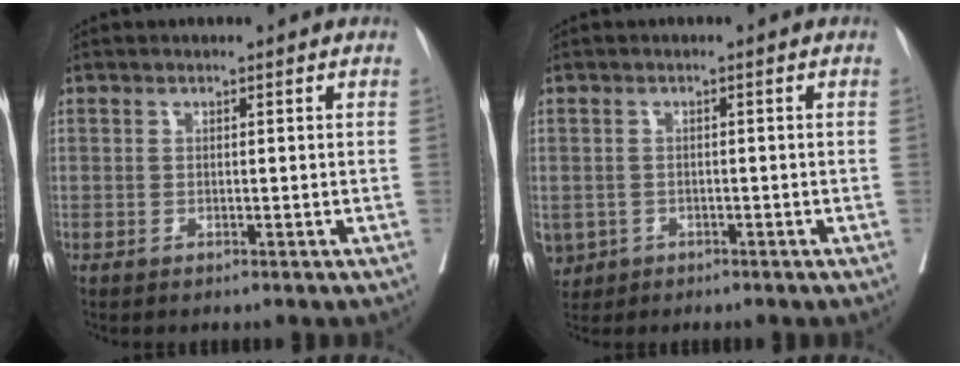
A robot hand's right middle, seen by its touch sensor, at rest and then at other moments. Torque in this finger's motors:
{"motor_torque": [1.80, -0.34, 1.06, 0.21]}